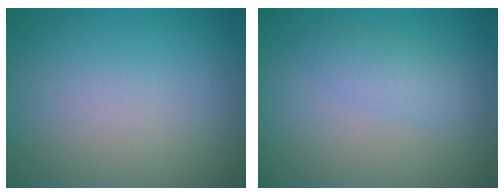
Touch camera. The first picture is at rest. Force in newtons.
{"total": 2.1, "press": 2.1, "slide": 0.1}